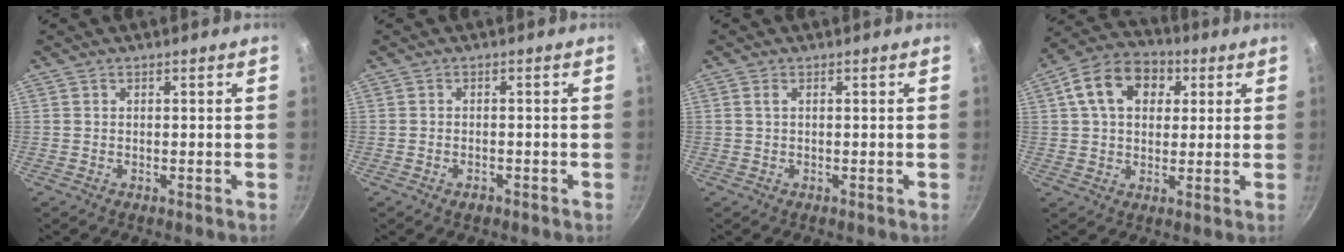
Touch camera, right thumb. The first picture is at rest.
{"total": 1.5, "force": [-1.0, 0.9, 0.8], "torque": [-0.016, 0.006, -0.015]}
{"total": 1.3, "force": [0.4, 0.4, 1.1], "torque": [-0.024, 0.002, 0.008]}
{"total": 12.8, "force": [3.8, 9.2, 8.1], "torque": [-0.115, 0.017, 0.046]}